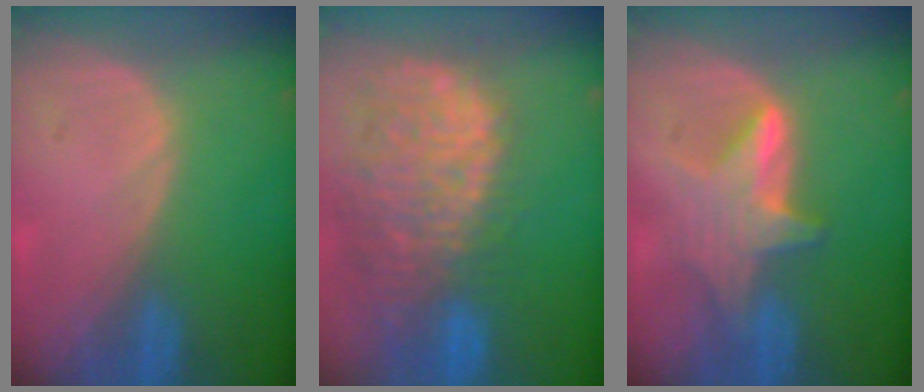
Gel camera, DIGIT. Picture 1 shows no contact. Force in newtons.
{"total": 14.3, "press": 11.7, "slide": 8.1}
{"total": 6.3, "press": 6.2, "slide": 0.7}